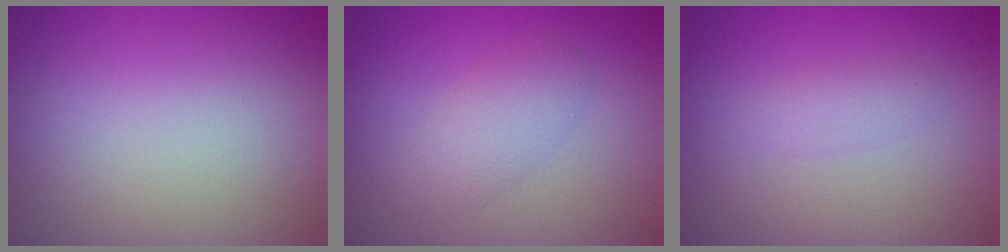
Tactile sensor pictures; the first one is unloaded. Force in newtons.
{"total": 2.6, "press": 2.6, "slide": 0.2}
{"total": 1.2, "press": 1.2, "slide": 0.1}